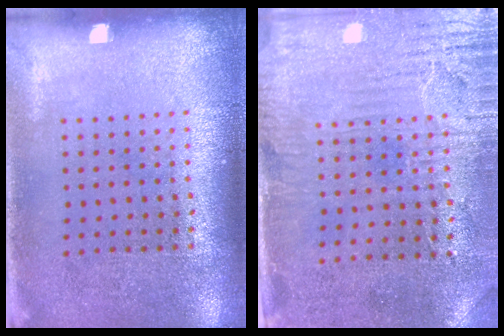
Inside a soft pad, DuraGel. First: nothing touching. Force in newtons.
{"total": 3.1, "press": 2.6, "slide": 1.8}